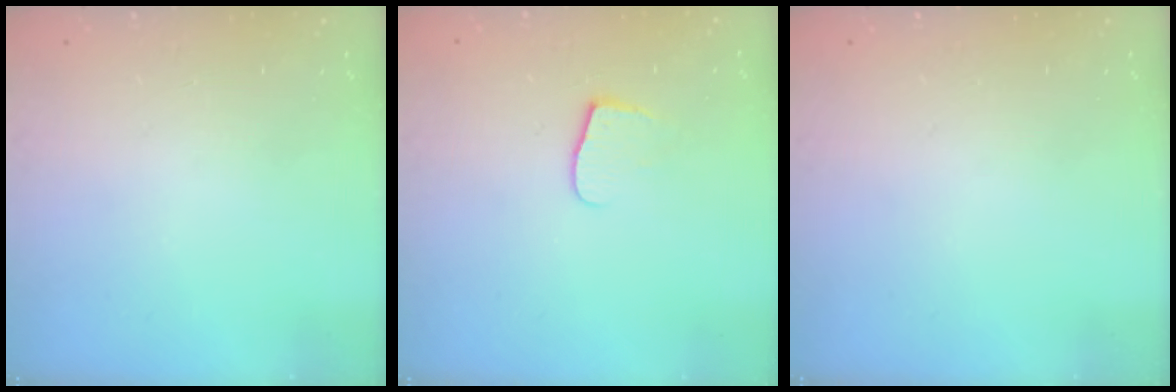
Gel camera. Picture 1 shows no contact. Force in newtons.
{"total": 5.4, "press": 5.4, "slide": 0.5}
{"total": 0.0}